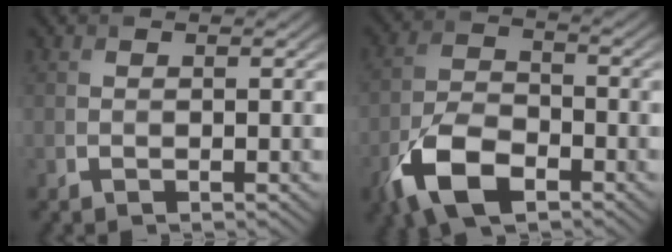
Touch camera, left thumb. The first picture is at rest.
{"total": 9.6, "force": [-5.4, 4.8, 6.4], "torque": [-0.140, -0.010, -0.115]}